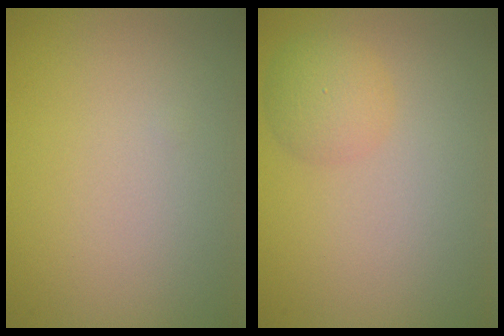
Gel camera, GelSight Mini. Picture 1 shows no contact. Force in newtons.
{"total": 2.5, "press": 2.5, "slide": 0.1}